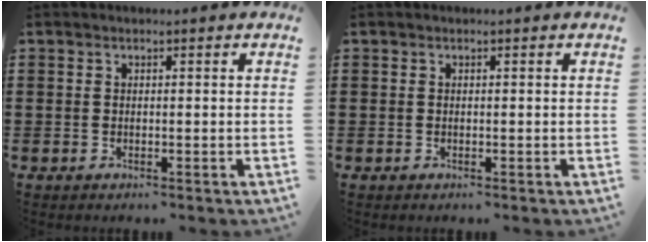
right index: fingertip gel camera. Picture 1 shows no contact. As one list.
[{"total": 0.0}]